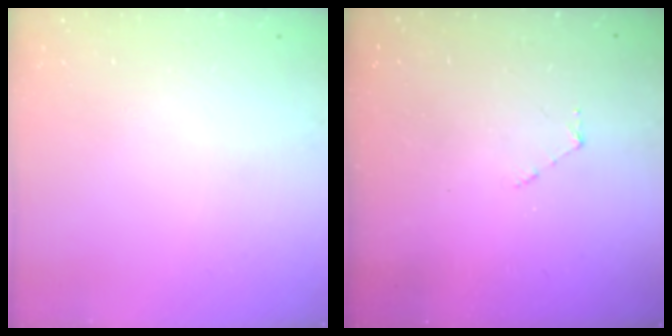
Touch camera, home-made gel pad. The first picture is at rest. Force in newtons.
{"total": 2.9, "press": 2.9, "slide": 0.3}